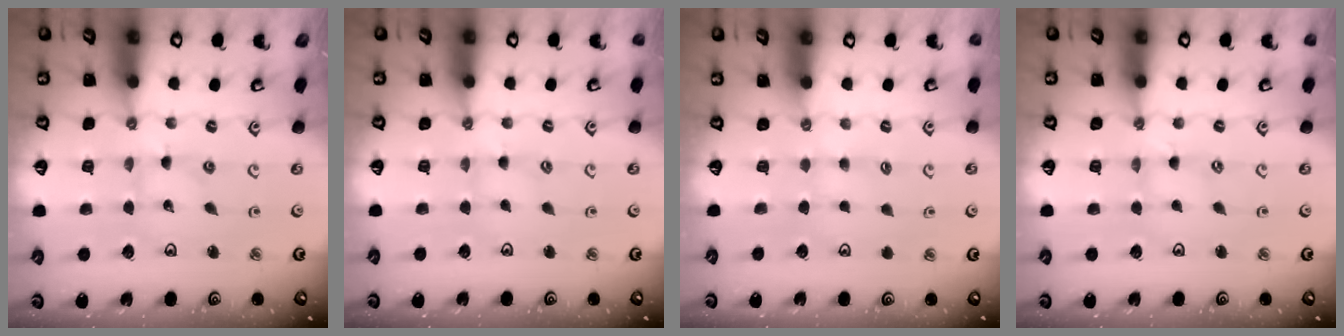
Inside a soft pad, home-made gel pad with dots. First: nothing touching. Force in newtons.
{"total": 1.3, "press": 1.2, "slide": 0.3}
{"total": 2.8, "press": 2.8, "slide": 0.3}
{"total": 0.0}